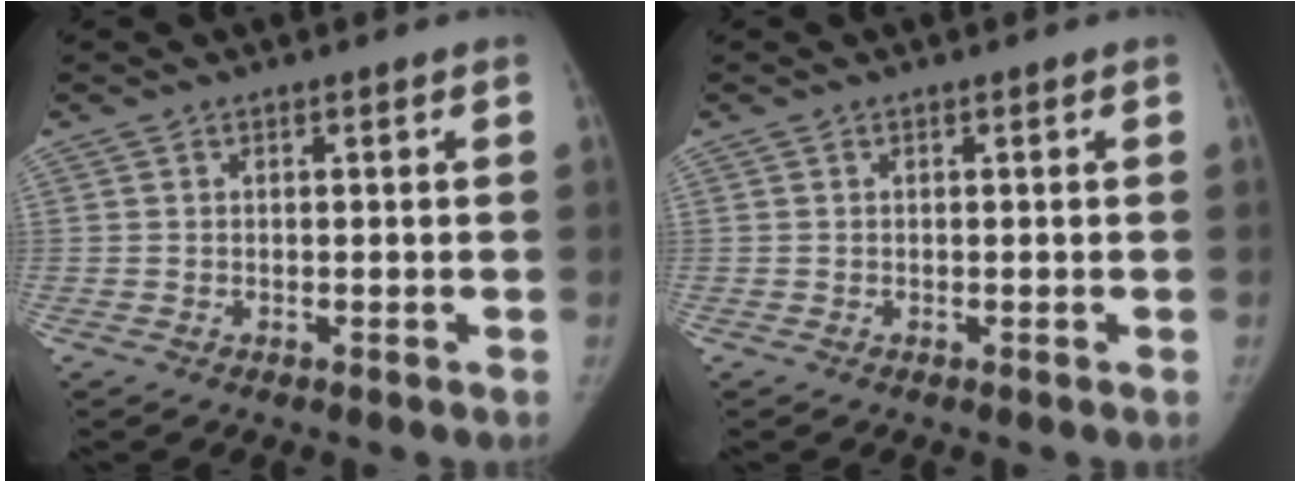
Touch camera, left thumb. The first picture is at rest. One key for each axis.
{"total": 0.0}